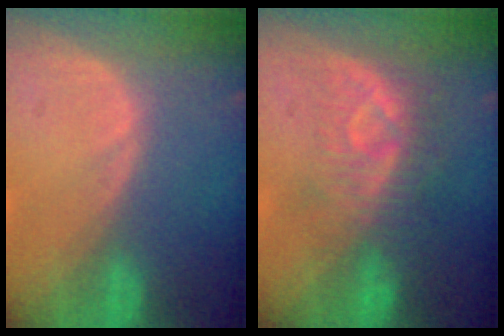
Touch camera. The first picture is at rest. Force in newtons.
{"total": 8.2, "press": 7.4, "slide": 3.6}